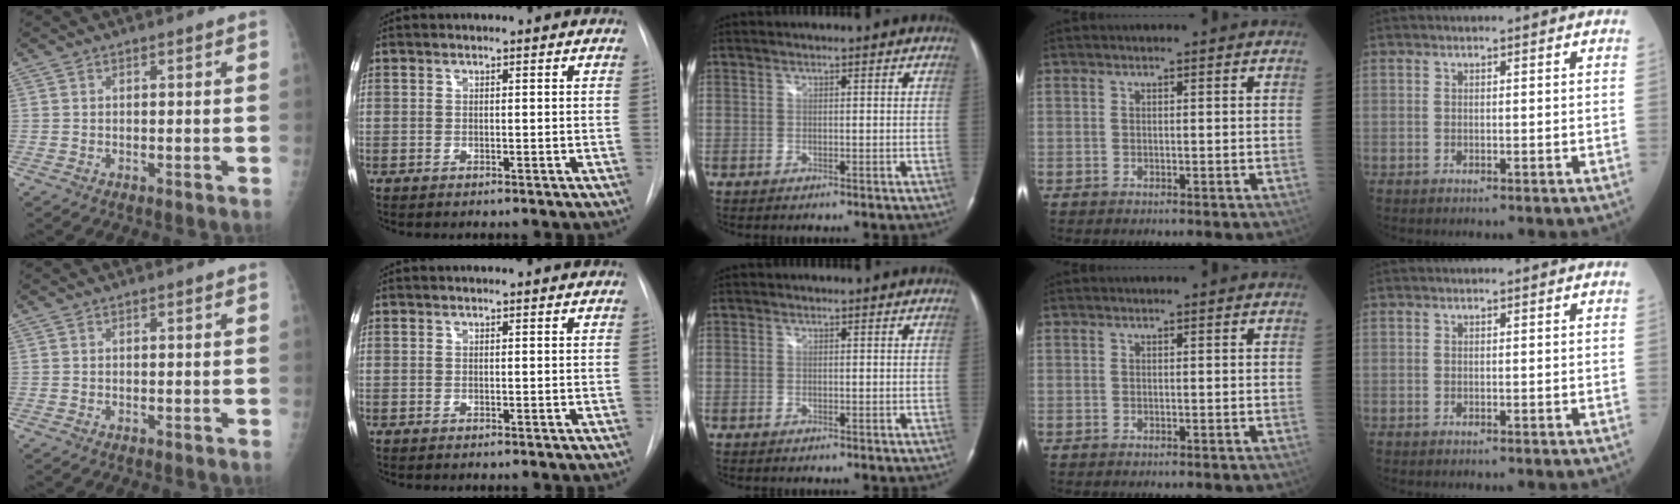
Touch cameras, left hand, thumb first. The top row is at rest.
{}